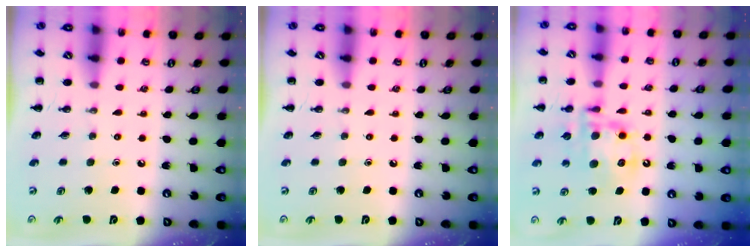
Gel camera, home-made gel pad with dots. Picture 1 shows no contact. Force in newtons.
{"total": 0.0}
{"total": 12.7, "press": 12.4, "slide": 2.9}